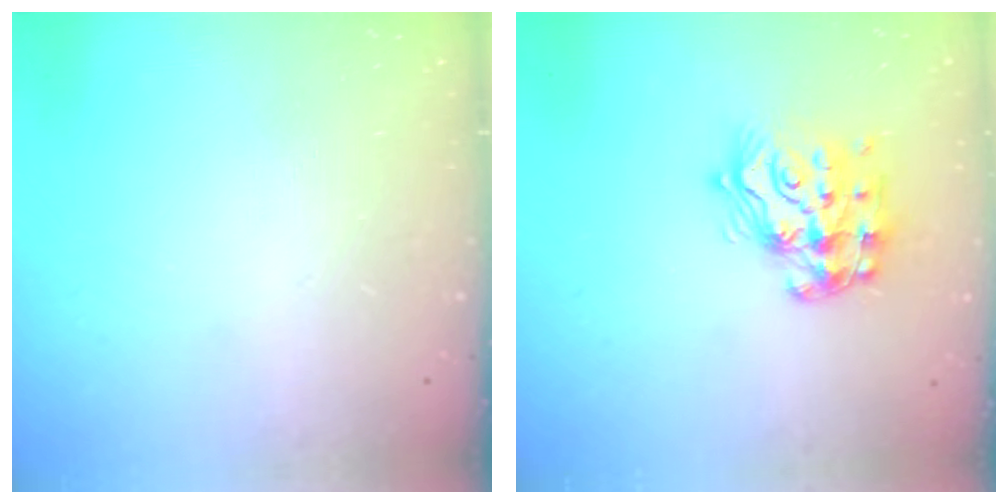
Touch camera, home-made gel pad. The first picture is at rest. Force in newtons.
{"total": 16.4, "press": 16.4, "slide": 1.1}